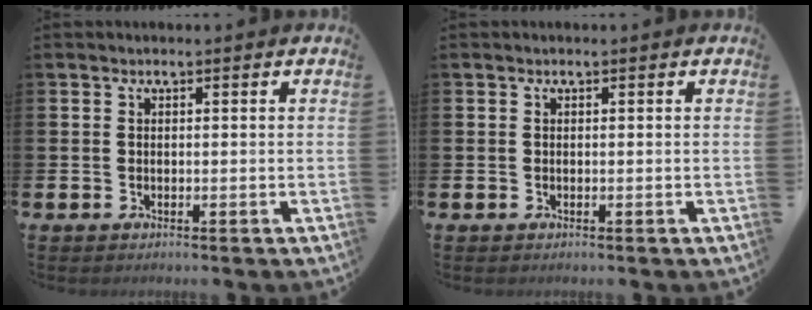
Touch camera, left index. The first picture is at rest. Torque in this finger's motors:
{"motor_torque": [-0.12, -0.06, 0.05, 0.02]}